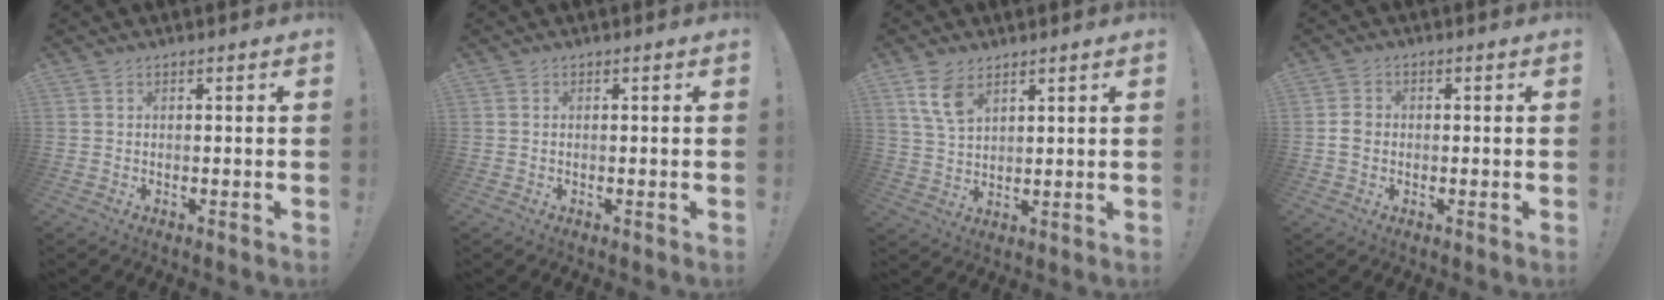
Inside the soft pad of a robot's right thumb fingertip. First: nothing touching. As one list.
[{"total": 0.0}, {"total": 7.8, "force": [4.6, 4.1, 4.8], "torque": [-0.086, -0.016, 0.088]}, {"total": 3.2, "force": [-0.7, 2.6, 1.7], "torque": [-0.027, 0.005, -0.014]}]